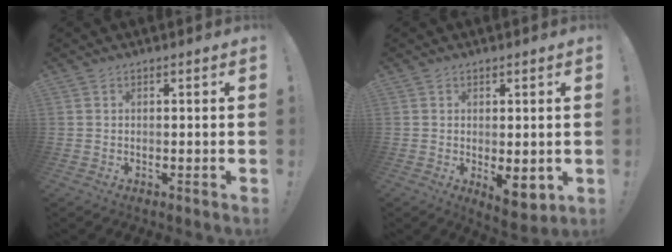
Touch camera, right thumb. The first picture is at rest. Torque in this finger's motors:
{"motor_torque": [0.41, 0.38, 0.66, -0.10, 0.05]}